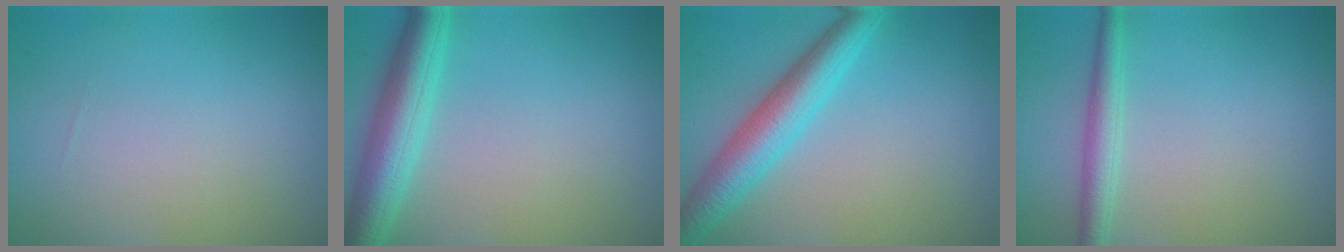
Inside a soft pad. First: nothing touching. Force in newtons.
{"total": 5.2, "press": 5.2, "slide": 0.2}
{"total": 5.2, "press": 5.2, "slide": 0.1}
{"total": 2.3, "press": 2.3, "slide": 0.0}